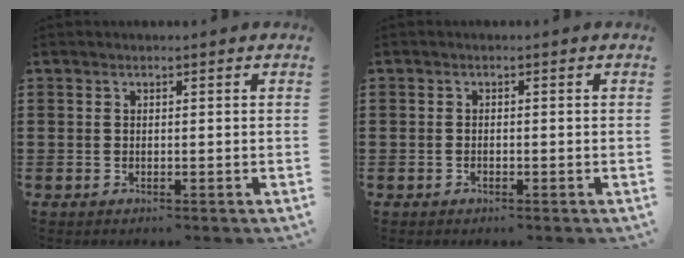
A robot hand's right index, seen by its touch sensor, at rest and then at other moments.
{"total": 0.6, "force": [-0.5, 0.1, 0.4], "torque": [-0.009, -0.005, -0.008]}